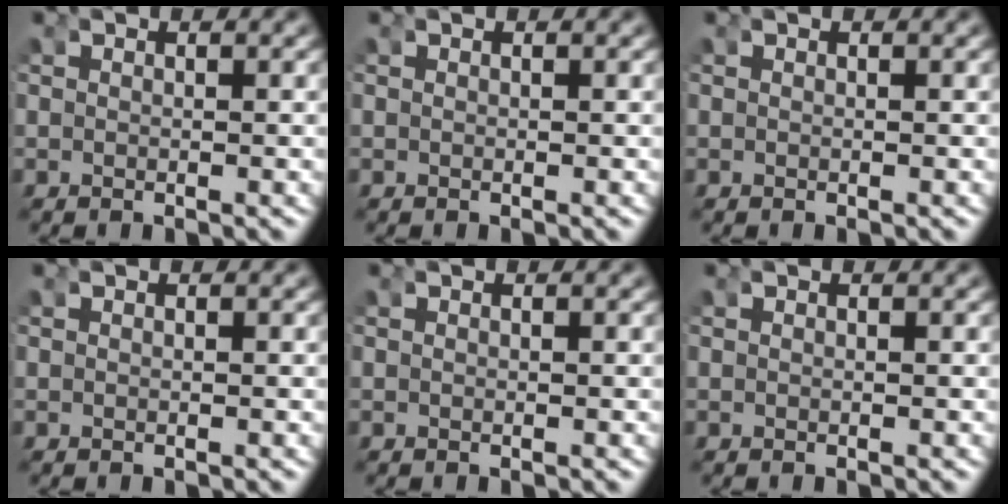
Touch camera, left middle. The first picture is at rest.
{"total": 0.0}
{"total": 0.0}
{"total": 0.0}
{"total": 0.0}
{"total": 0.0}